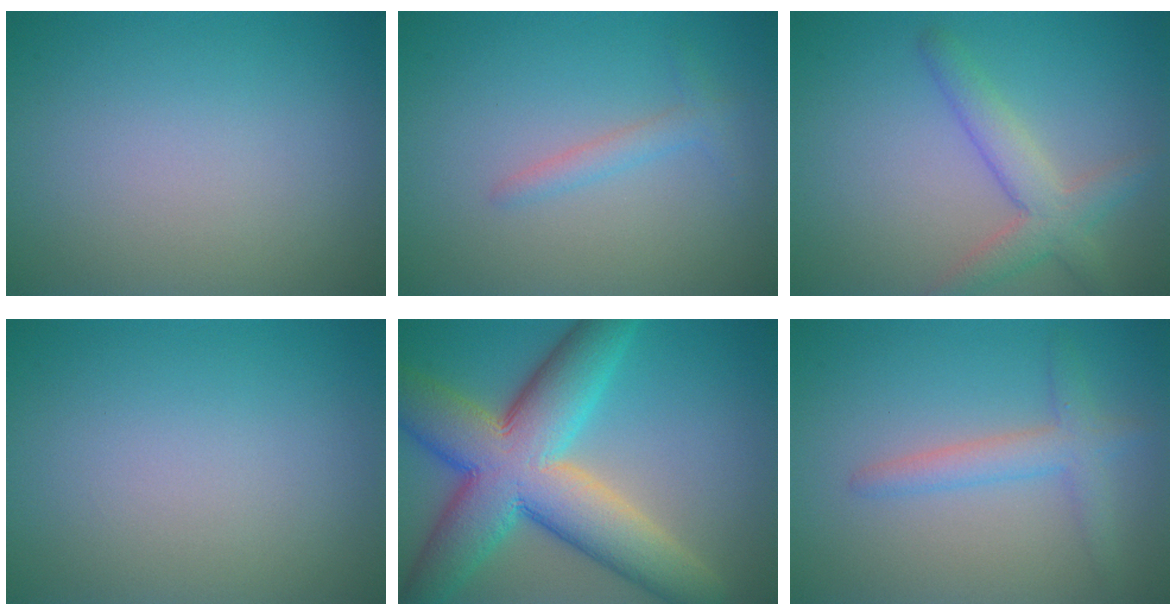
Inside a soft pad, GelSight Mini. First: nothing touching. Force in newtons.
{"total": 1.4, "press": 1.4, "slide": 0.1}
{"total": 3.6, "press": 3.6, "slide": 0.1}
{"total": 0.0}
{"total": 12.6, "press": 12.5, "slide": 0.8}
{"total": 2.7, "press": 2.6, "slide": 0.1}